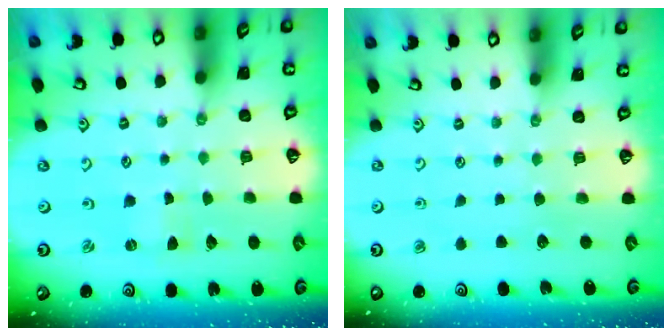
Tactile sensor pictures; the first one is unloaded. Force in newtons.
{"total": 0.0}